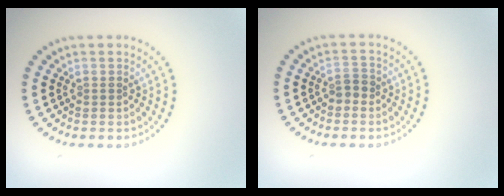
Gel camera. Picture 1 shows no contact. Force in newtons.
{"total": 1.1, "press": 1.1, "slide": 0.4}